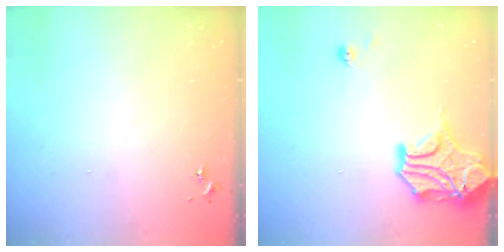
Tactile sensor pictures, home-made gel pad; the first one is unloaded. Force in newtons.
{"total": 15.2, "press": 15.1, "slide": 2.2}